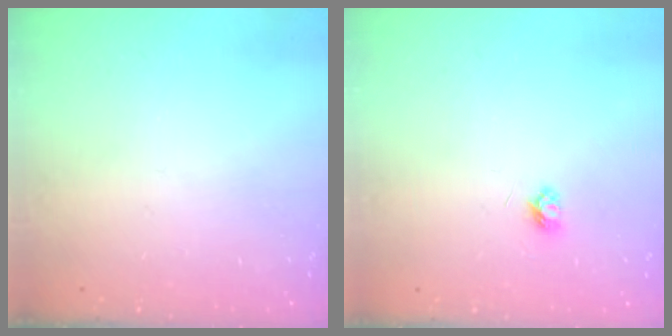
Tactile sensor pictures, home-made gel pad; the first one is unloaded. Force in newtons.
{"total": 3.5, "press": 3.4, "slide": 0.3}